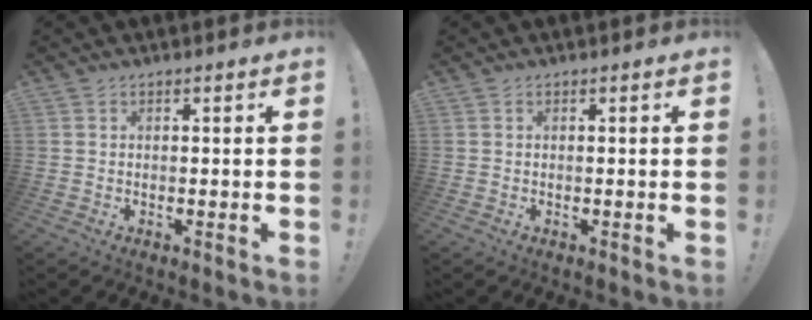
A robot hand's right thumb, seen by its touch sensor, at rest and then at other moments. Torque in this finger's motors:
{"motor_torque": [-0.06, 0.15, 0.06, -0.13, 0.00]}